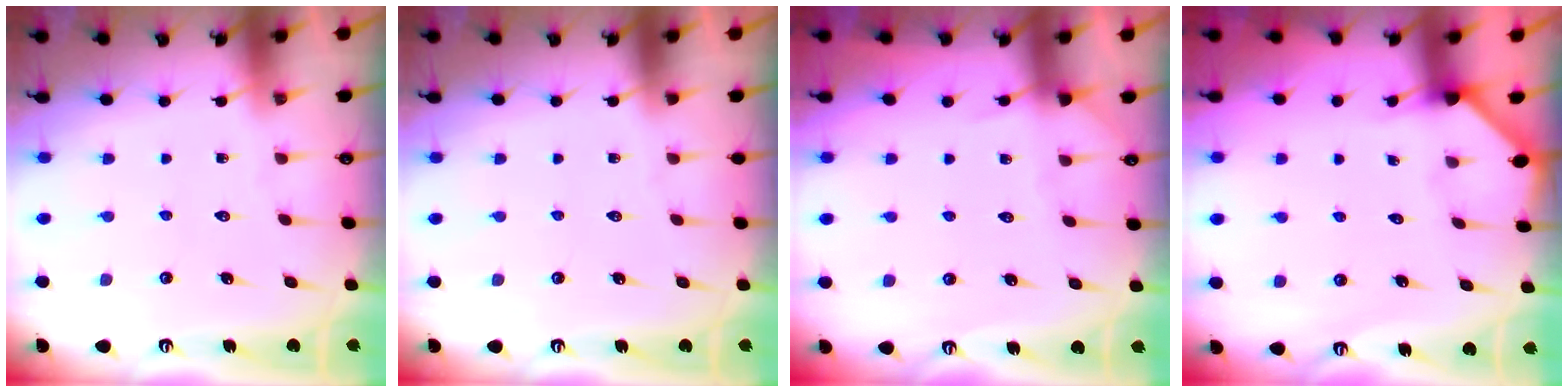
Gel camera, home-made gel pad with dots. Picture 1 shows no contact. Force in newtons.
{"total": 0.0}
{"total": 2.2, "press": 2.2, "slide": 0.2}
{"total": 1.9, "press": 1.9, "slide": 0.2}